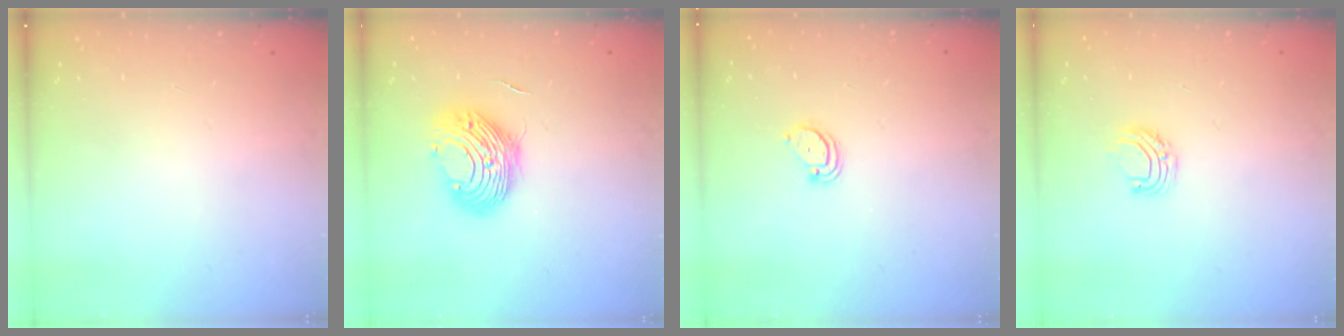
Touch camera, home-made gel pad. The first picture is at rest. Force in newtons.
{"total": 10.4, "press": 10.4, "slide": 0.4}
{"total": 2.6, "press": 2.6, "slide": 0.2}
{"total": 5.8, "press": 5.8, "slide": 0.6}